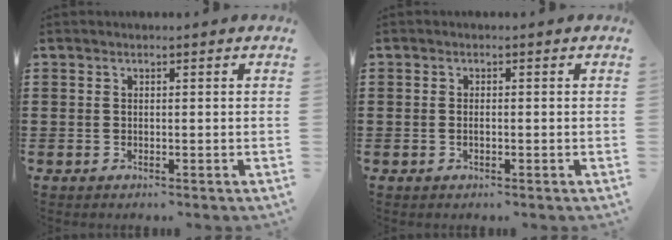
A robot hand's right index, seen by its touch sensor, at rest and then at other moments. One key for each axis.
{"total": 0.9, "fx": -0.2, "fy": 0.1, "fz": 0.9, "tx": -0.019, "ty": -0.008, "tz": -0.002}